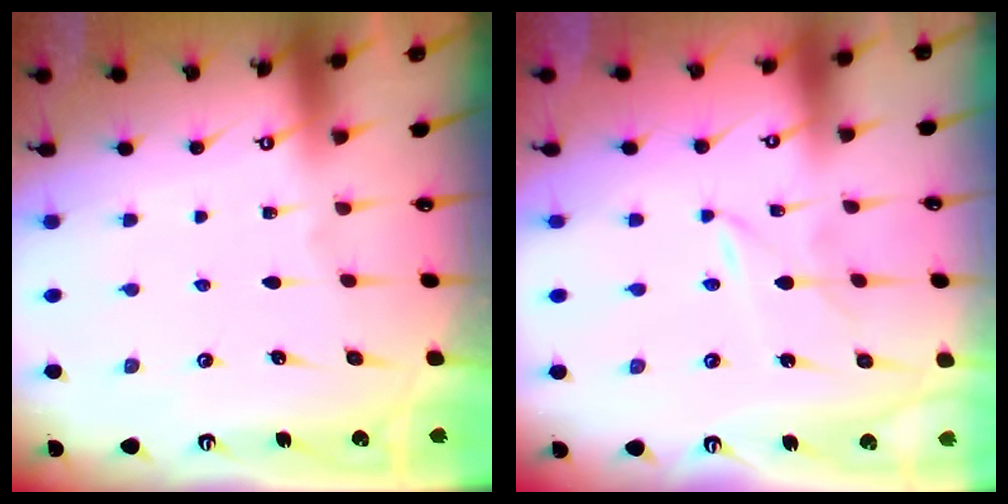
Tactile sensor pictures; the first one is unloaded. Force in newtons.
{"total": 1.5, "press": 1.4, "slide": 0.2}